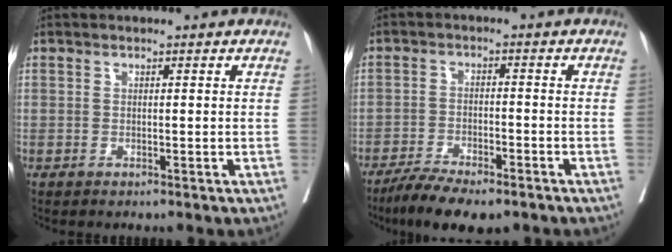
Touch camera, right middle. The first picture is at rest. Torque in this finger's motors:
{"motor_torque": [0.50, -0.49, 0.10, 0.08]}